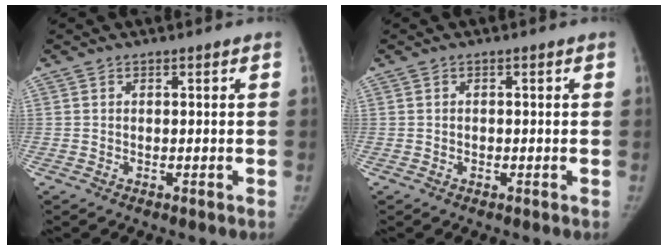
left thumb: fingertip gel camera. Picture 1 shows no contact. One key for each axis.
{"total": 0.6, "fx": -0.1, "fy": 0.5, "fz": 0.3, "tx": -0.003, "ty": 0.002, "tz": -0.003}